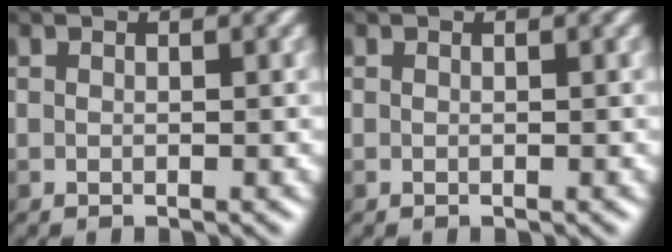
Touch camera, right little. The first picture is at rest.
{"total": 0.0}